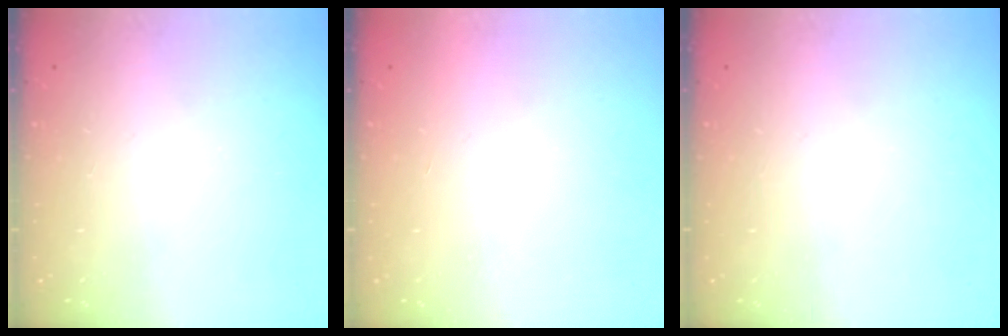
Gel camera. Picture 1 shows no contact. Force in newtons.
{"total": 1.6, "press": 1.6, "slide": 0.1}
{"total": 0.0}